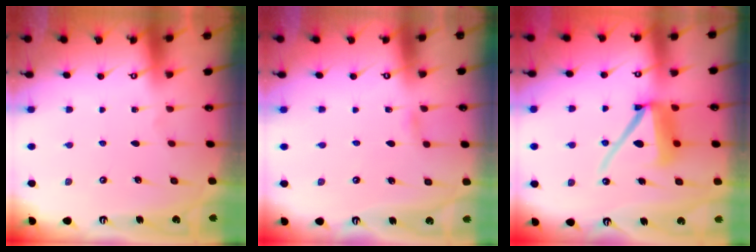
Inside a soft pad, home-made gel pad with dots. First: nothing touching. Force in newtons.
{"total": 2.9, "press": 2.9, "slide": 0.3}
{"total": 12.5, "press": 12.4, "slide": 1.7}